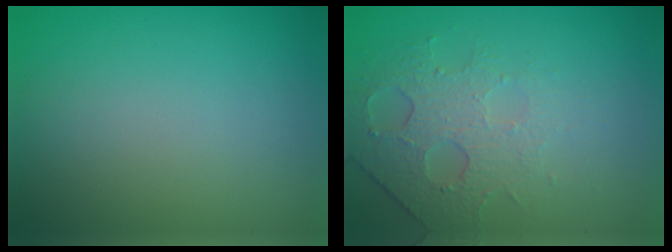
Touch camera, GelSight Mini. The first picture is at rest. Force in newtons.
{"total": 4.5, "press": 2.9, "slide": 3.5}